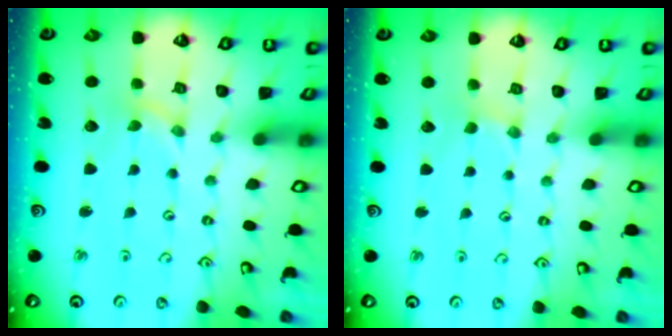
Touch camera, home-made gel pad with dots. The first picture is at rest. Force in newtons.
{"total": 0.6, "press": 0.6, "slide": 0.2}